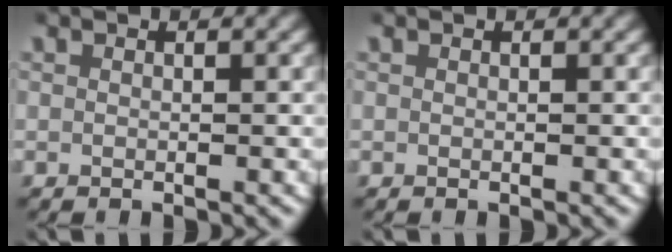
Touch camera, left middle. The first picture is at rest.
{"total": 0.0}